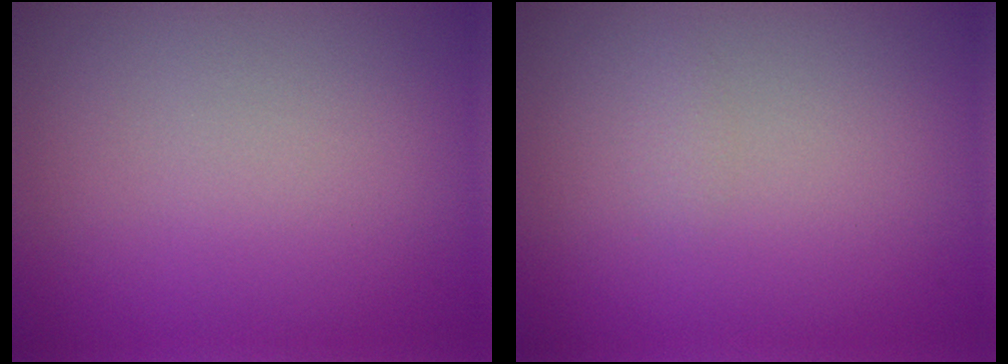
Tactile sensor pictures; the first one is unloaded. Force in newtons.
{"total": 0.6, "press": 0.6, "slide": 0.0}